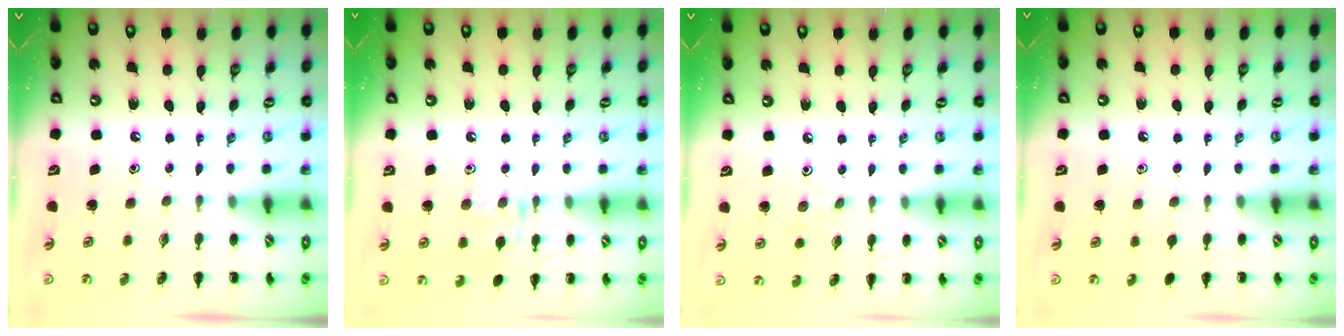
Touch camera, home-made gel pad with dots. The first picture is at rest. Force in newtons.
{"total": 7.8, "press": 7.7, "slide": 1.3}
{"total": 2.5, "press": 2.3, "slide": 1.0}
{"total": 2.8, "press": 2.5, "slide": 1.3}